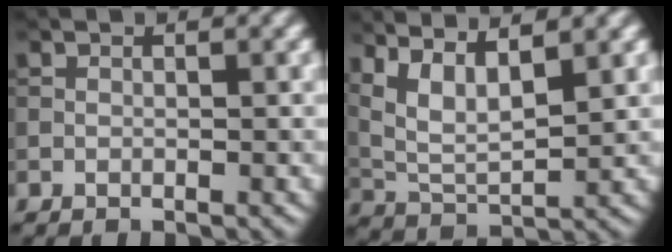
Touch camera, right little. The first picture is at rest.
{"total": 7.5, "force": [4.2, 2.7, 5.6], "torque": [-0.120, 0.016, 0.071]}